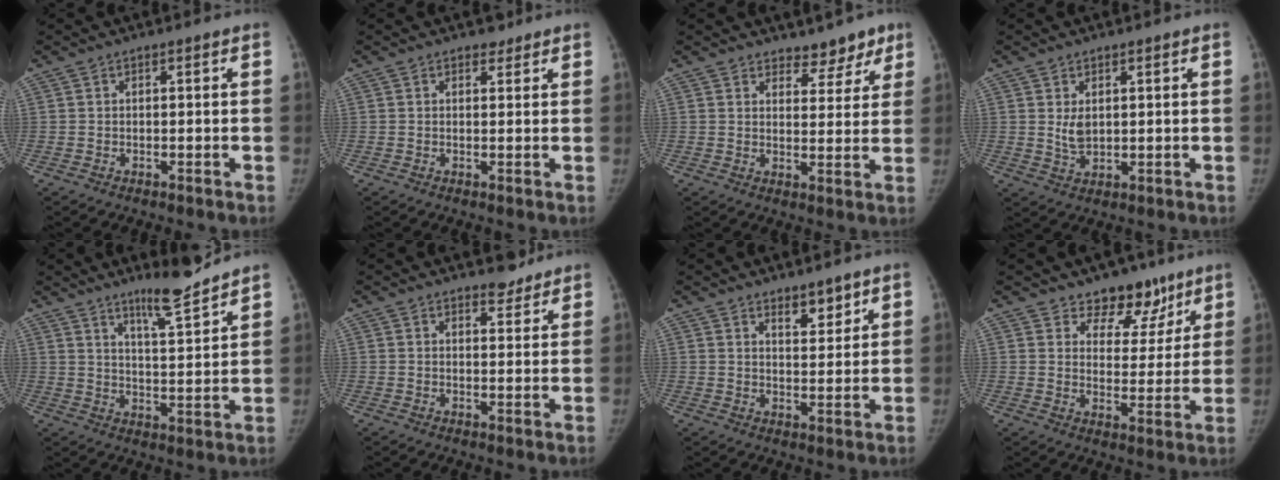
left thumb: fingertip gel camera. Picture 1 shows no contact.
{"total": 1.6, "force": [1.2, 1.0, 0.2], "torque": [0.010, -0.006, 0.011]}
{"total": 6.0, "force": [4.8, 3.4, 1.3], "torque": [0.023, -0.031, 0.063]}
{"total": 3.4, "force": [0.9, 2.2, 2.4], "torque": [-0.032, -0.011, 0.023]}
{"total": 8.8, "force": [7.3, 0.7, 5.0], "torque": [-0.072, -0.060, 0.122]}
{"total": 3.2, "force": [2.8, 1.5, 0.6], "torque": [0.013, -0.020, 0.038]}
{"total": 4.8, "force": [3.5, 2.0, 2.7], "torque": [-0.019, -0.027, 0.055]}
{"total": 9.5, "force": [7.0, 5.9, 2.7], "torque": [0.016, -0.037, 0.104]}